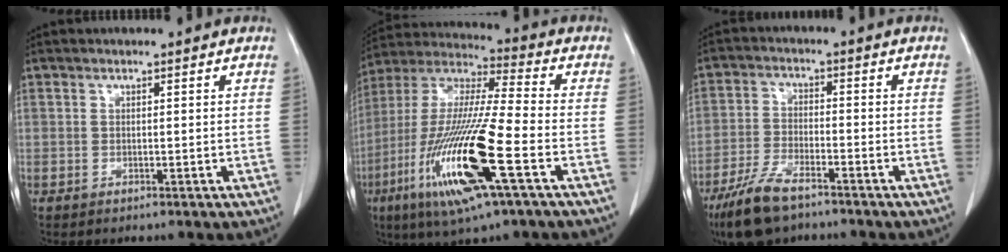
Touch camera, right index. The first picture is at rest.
{"total": 20.5, "force": [-7.6, 1.7, 19.0], "torque": [-0.415, -0.035, -0.147]}
{"total": 8.6, "force": [-6.3, 2.5, 5.2], "torque": [-0.112, -0.016, -0.117]}